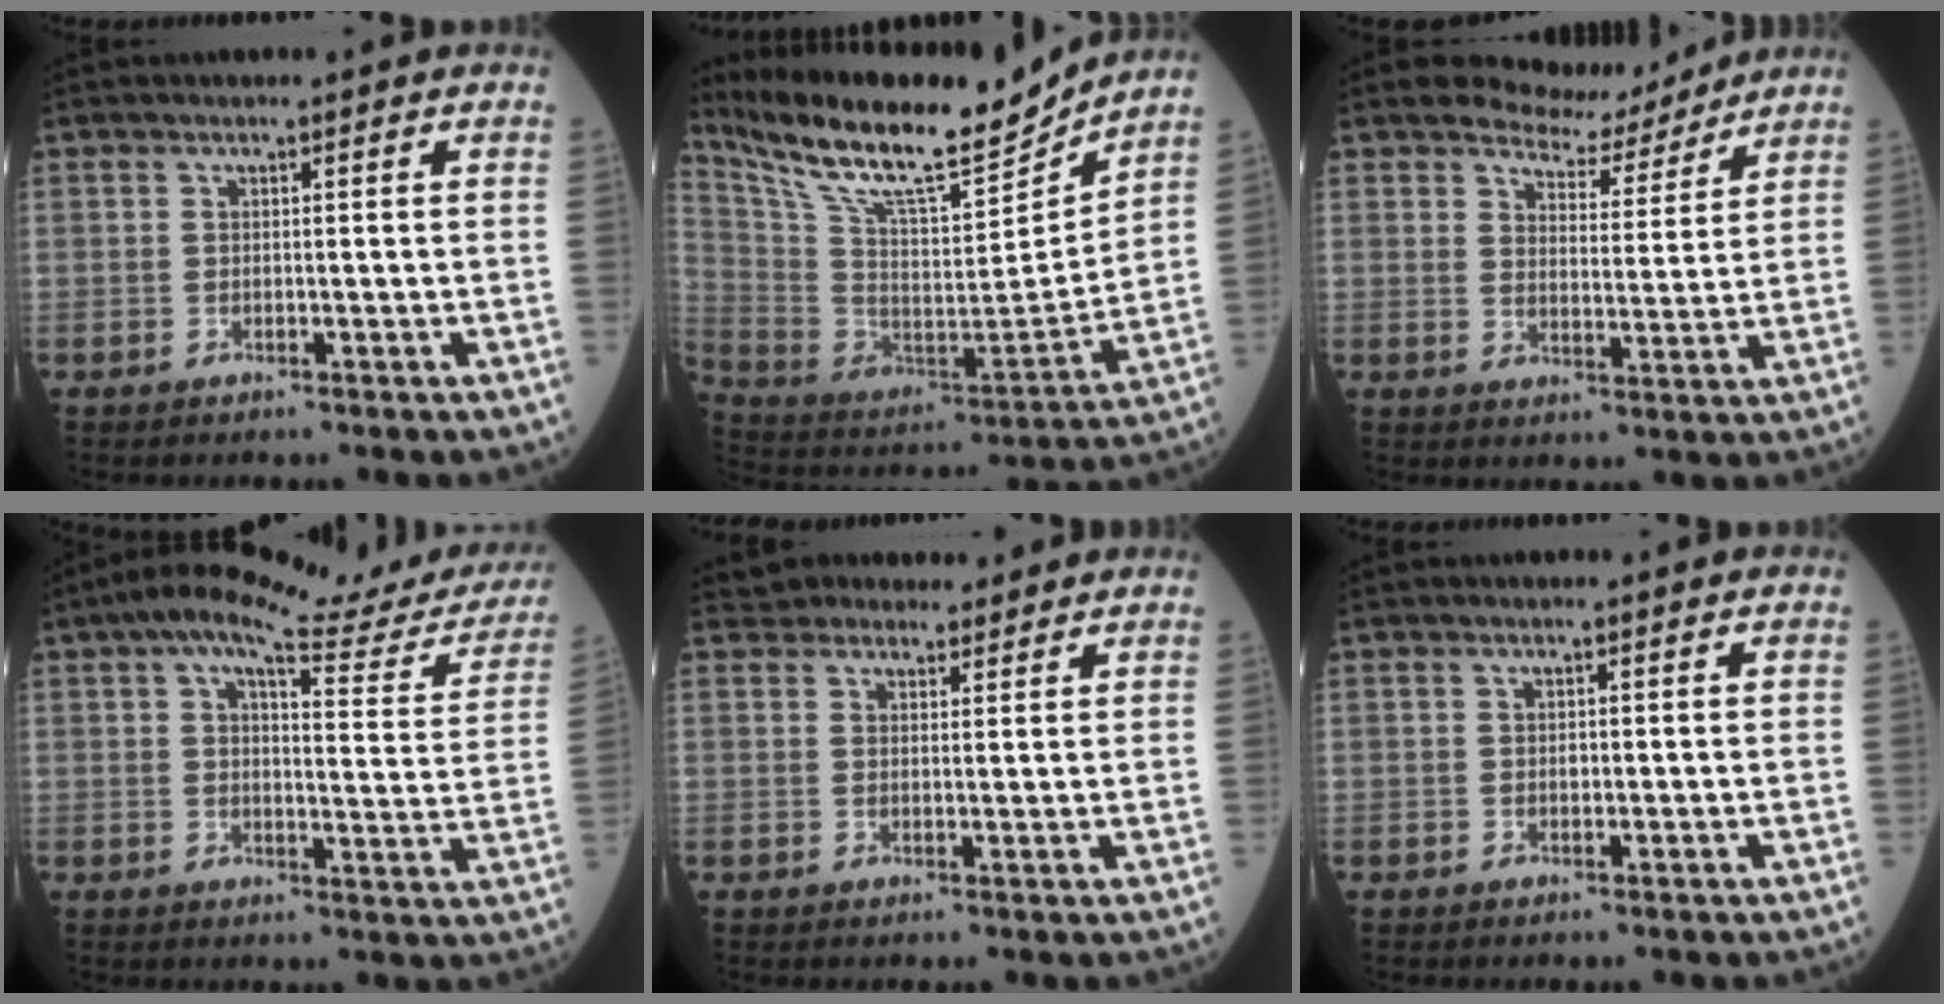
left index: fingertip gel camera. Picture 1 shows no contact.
{"total": 20.5, "force": [17.4, 3.6, 10.2], "torque": [-0.200, -0.007, 0.307]}
{"total": 6.7, "force": [6.3, 2.1, 0.8], "torque": [-0.020, -0.004, 0.097]}
{"total": 20.7, "force": [17.6, 4.1, 10.1], "torque": [-0.135, 0.007, 0.208]}
{"total": 5.3, "force": [4.9, 2.0, 0.4], "torque": [0.000, 0.023, 0.072]}
{"total": 0.8, "force": [0.0, 0.5, 0.6], "torque": [-0.012, 0.001, 0.000]}